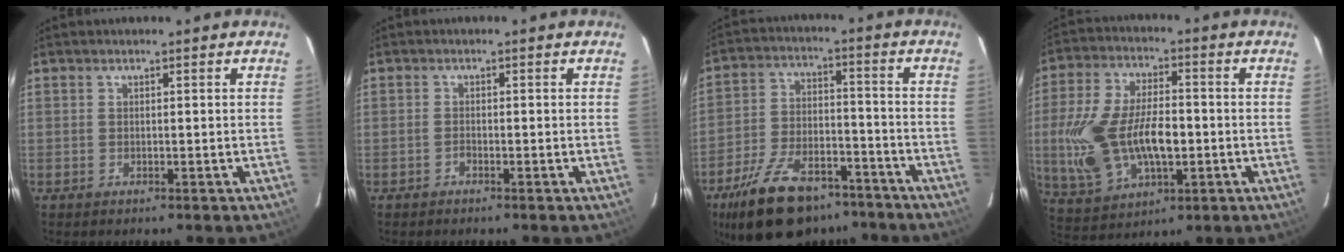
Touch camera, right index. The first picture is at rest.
{"total": 0.7, "force": [-0.6, 0.2, 0.2], "torque": [-0.003, 0.002, -0.012]}
{"total": 19.7, "force": [-14.2, 9.3, 10.1], "torque": [-0.208, -0.003, -0.218]}
{"total": 18.9, "force": [-2.4, 10.5, 15.5], "torque": [-0.336, -0.002, -0.028]}